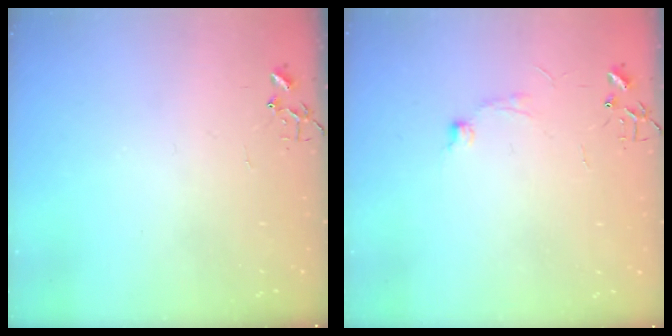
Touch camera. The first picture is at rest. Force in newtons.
{"total": 7.2, "press": 7.2, "slide": 0.8}